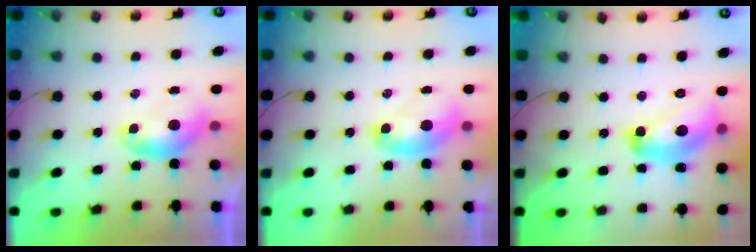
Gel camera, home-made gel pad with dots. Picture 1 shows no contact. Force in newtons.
{"total": 2.2, "press": 2.2, "slide": 0.1}
{"total": 11.1, "press": 11.0, "slide": 0.6}